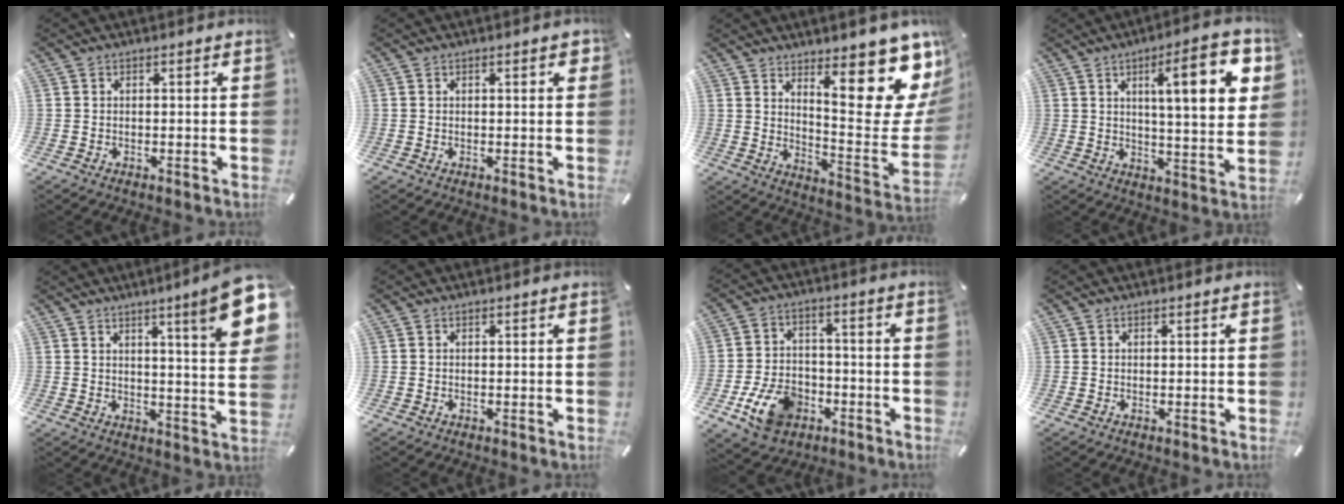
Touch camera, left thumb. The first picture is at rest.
{"total": 1.8, "force": [0.6, 0.5, 1.7], "torque": [-0.026, 0.001, 0.006]}
{"total": 19.9, "force": [12.6, 6.3, 14.1], "torque": [-0.173, -0.112, 0.200]}
{"total": 17.3, "force": [6.4, 4.3, 15.5], "torque": [-0.223, -0.024, 0.088]}
{"total": 14.0, "force": [7.3, 1.6, 11.8], "torque": [-0.167, -0.043, 0.109]}
{"total": 0.0}
{"total": 11.6, "force": [-5.2, 8.1, 6.4], "torque": [-0.123, 0.030, -0.089]}
{"total": 0.0}